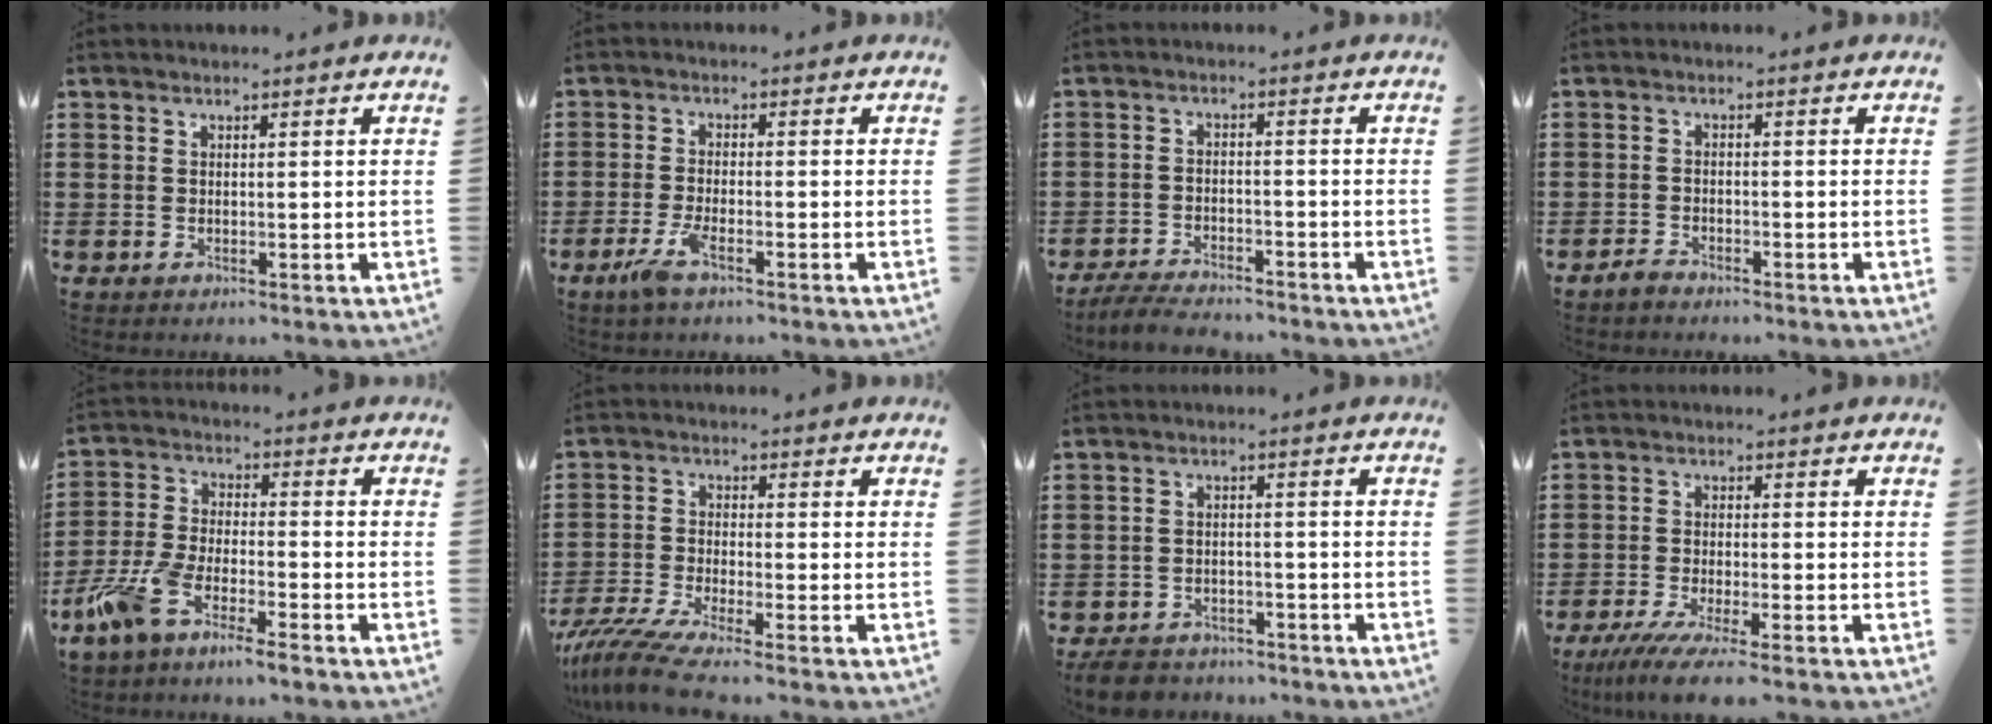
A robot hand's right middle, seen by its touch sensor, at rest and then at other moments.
{"total": 3.8, "force": [-2.1, 0.6, 3.1], "torque": [-0.072, -0.008, -0.042]}
{"total": 4.0, "force": [-3.9, 0.5, 0.9], "torque": [-0.023, 0.001, -0.081]}
{"total": 1.7, "force": [-1.5, 0.5, 0.6], "torque": [-0.022, -0.001, -0.034]}
{"total": 7.5, "force": [-6.0, 1.1, 4.3], "torque": [-0.118, -0.013, -0.122]}
{"total": 5.7, "force": [-4.6, 0.0, 3.3], "torque": [-0.091, -0.026, -0.095]}
{"total": 3.9, "force": [-3.7, 0.9, 0.4], "torque": [-0.016, 0.005, -0.080]}
{"total": 4.8, "force": [-3.8, -0.2, 2.9], "torque": [-0.070, -0.021, -0.073]}